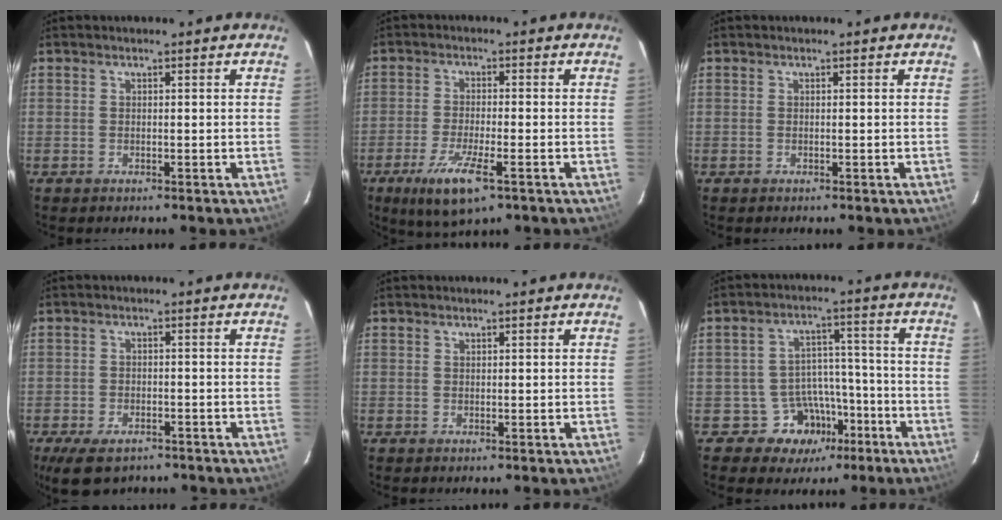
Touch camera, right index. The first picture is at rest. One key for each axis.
{"total": 9.0, "fx": -5.0, "fy": 2.0, "fz": 7.2, "tx": -0.155, "ty": -0.028, "tz": -0.088}
{"total": 0.0}
{"total": 7.6, "fx": -5.3, "fy": 3.7, "fz": 3.9, "tx": -0.092, "ty": -0.017, "tz": -0.086}
{"total": 0.0}
{"total": 9.2, "fx": -5.4, "fy": 7.3, "fz": 1.5, "tx": -0.026, "ty": 0.038, "tz": -0.068}